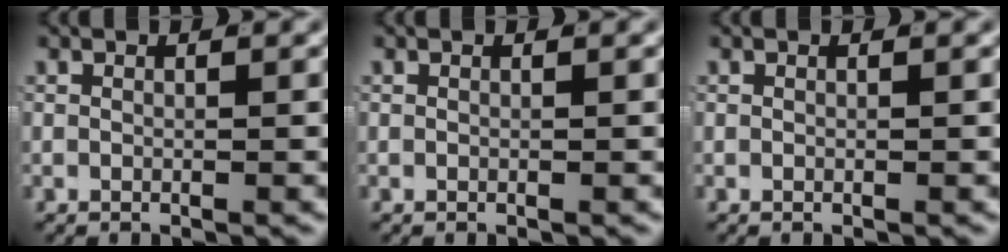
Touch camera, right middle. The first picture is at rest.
{"total": 0.0}
{"total": 0.0}